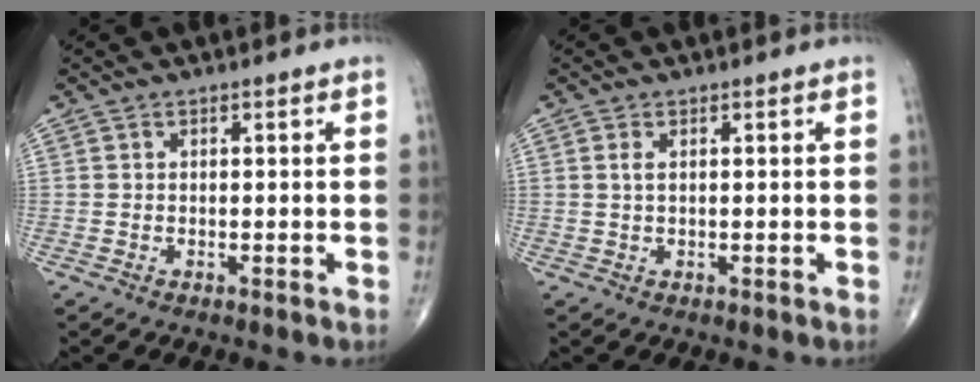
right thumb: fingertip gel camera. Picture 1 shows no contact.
{"total": 1.1, "force": [0.4, 0.4, 1.0], "torque": [-0.024, 0.004, 0.010]}